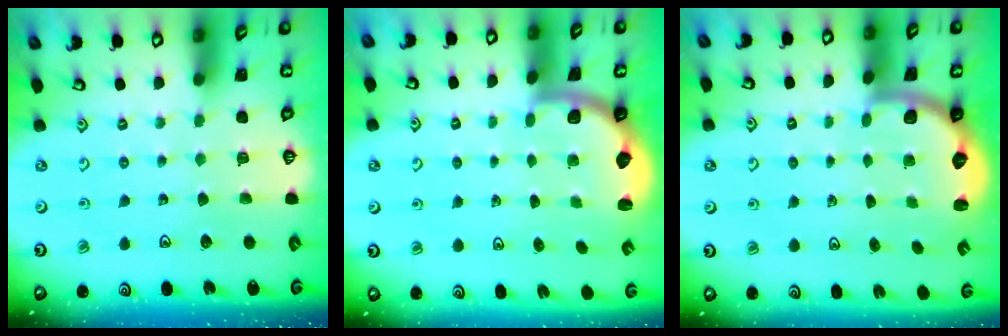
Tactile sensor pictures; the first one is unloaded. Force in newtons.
{"total": 2.2, "press": 2.1, "slide": 0.7}
{"total": 2.7, "press": 2.1, "slide": 1.7}